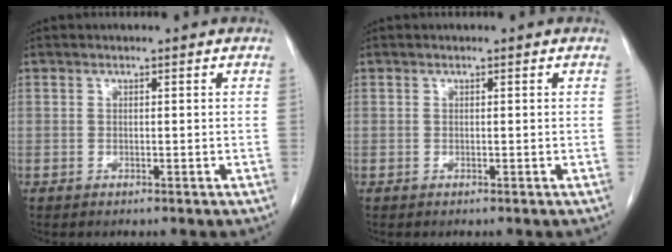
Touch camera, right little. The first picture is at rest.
{"total": 0.0}